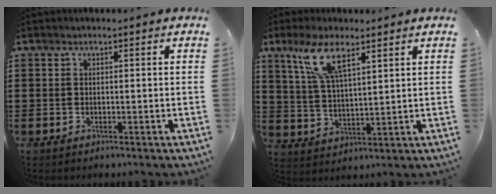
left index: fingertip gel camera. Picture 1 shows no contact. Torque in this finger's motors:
{"motor_torque": [1.39, -0.75, 0.35, 0.18]}